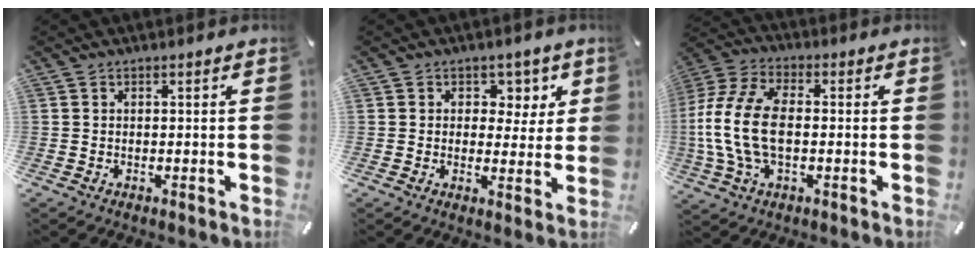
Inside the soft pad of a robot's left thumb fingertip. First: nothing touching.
{"total": 4.8, "force": [-0.1, 4.1, 2.5], "torque": [-0.023, 0.007, -0.012]}
{"total": 14.8, "force": [-1.4, 8.6, 11.9], "torque": [-0.254, 0.002, -0.023]}